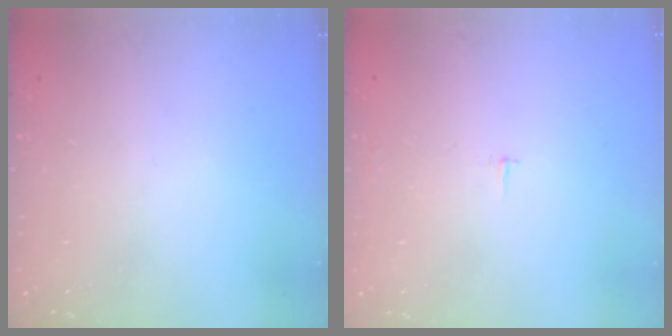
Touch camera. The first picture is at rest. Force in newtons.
{"total": 1.8, "press": 1.8, "slide": 0.1}